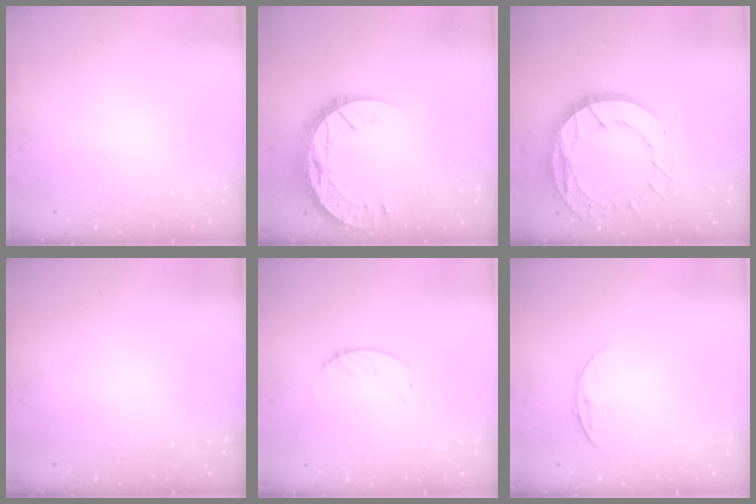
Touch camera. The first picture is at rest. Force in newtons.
{"total": 14.5, "press": 14.5, "slide": 1.3}
{"total": 16.4, "press": 16.4, "slide": 1.3}
{"total": 0.0}
{"total": 1.6, "press": 1.6, "slide": 0.2}
{"total": 6.5, "press": 6.5, "slide": 0.7}